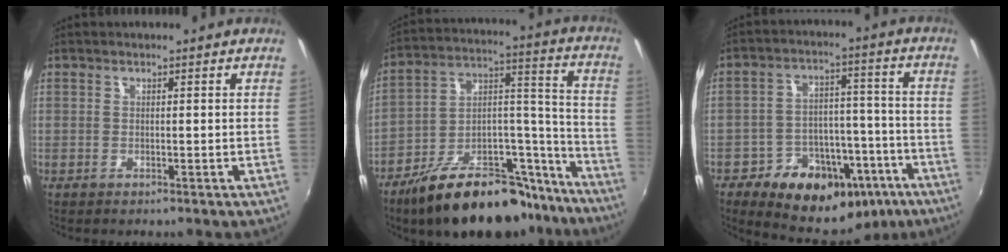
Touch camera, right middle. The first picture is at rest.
{"total": 24.3, "force": [-17.9, 10.4, 12.8], "torque": [-0.185, 0.053, -0.257]}
{"total": 19.5, "force": [-11.3, 12.5, 9.8], "torque": [-0.180, 0.029, -0.146]}